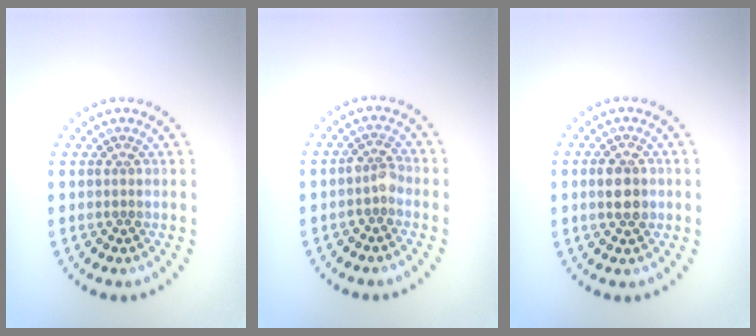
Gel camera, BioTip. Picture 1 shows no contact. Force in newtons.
{"total": 1.7, "press": 1.4, "slide": 1.0}
{"total": 2.8, "press": 2.8, "slide": 0.1}